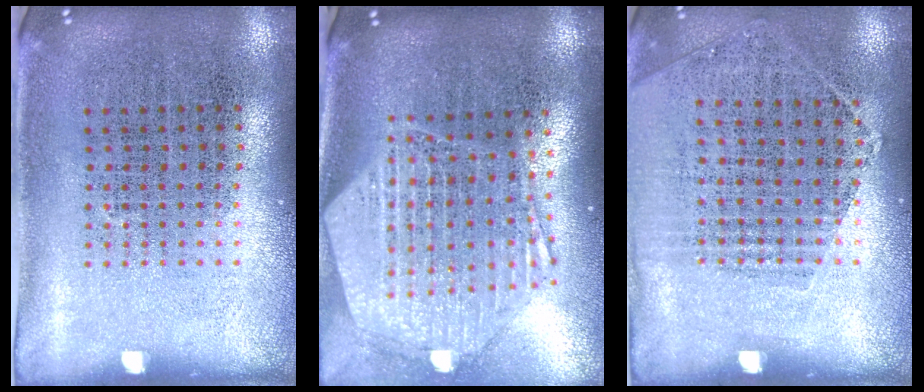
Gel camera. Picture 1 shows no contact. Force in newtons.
{"total": 2.9, "press": 2.3, "slide": 1.7}
{"total": 1.2, "press": 1.0, "slide": 0.6}